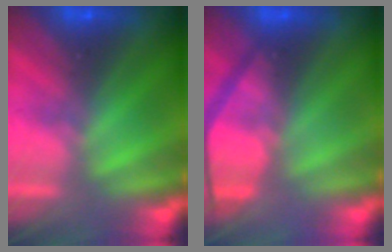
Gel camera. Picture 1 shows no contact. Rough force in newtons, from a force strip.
{"total": 4.6}